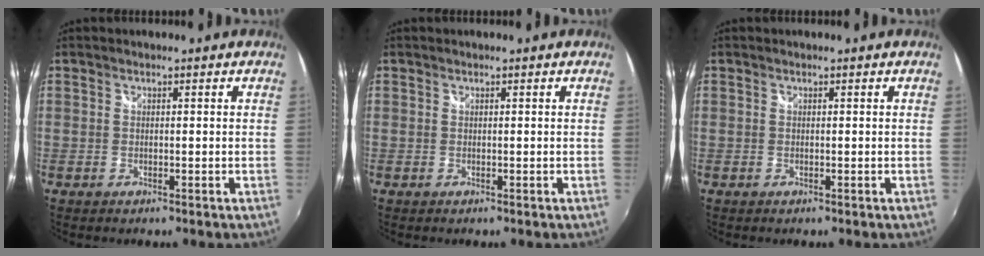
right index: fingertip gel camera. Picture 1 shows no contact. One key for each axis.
{"total": 0.0}
{"total": 0.0}